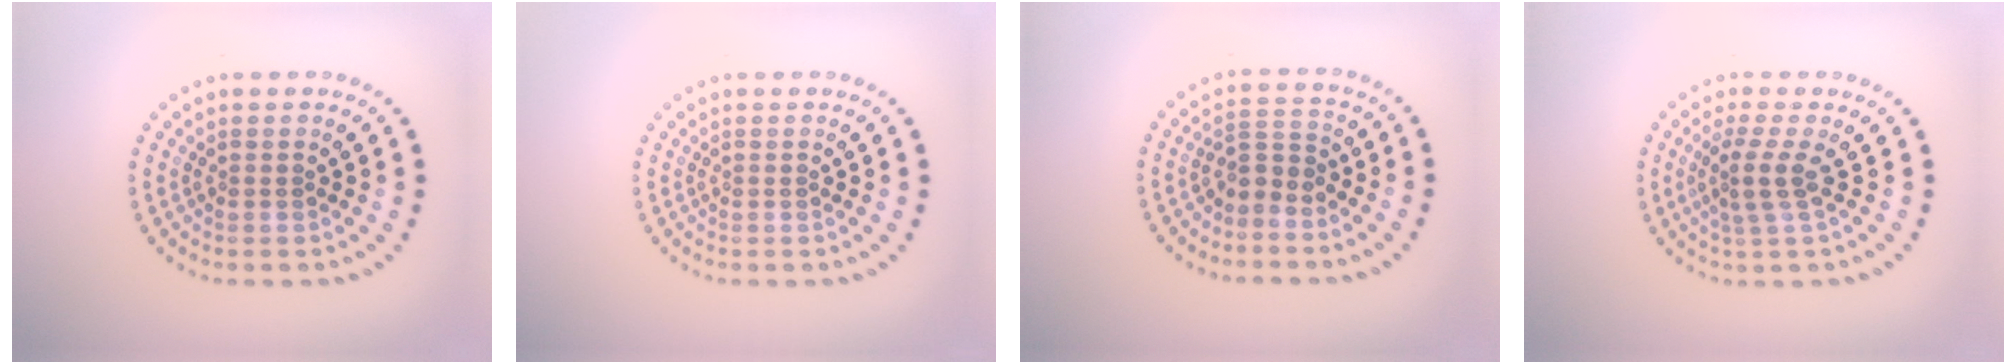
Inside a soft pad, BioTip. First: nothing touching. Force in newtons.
{"total": 0.0}
{"total": 2.2, "press": 1.6, "slide": 1.6}
{"total": 2.6, "press": 1.9, "slide": 1.7}